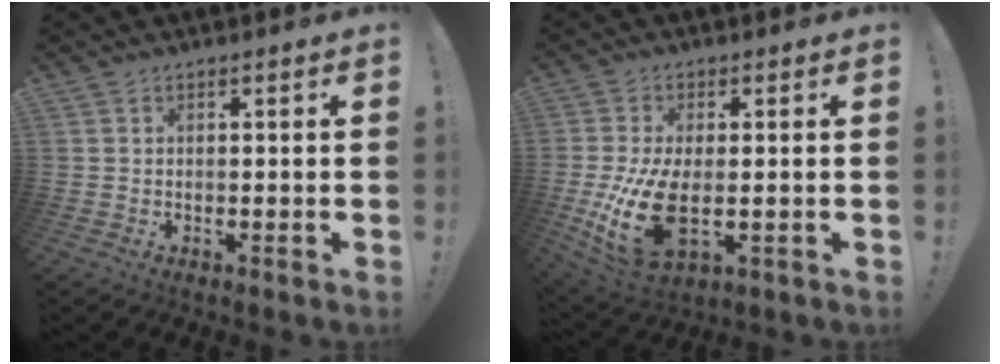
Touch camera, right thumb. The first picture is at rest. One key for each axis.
{"total": 16.0, "fx": -1.9, "fy": 8.6, "fz": 13.4, "tx": -0.259, "ty": -0.017, "tz": -0.023}